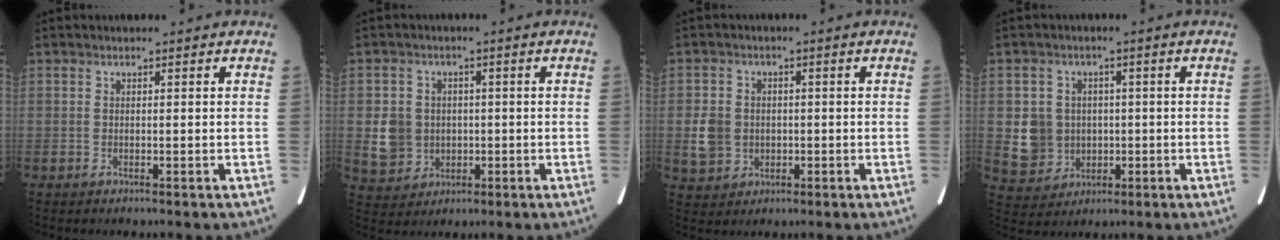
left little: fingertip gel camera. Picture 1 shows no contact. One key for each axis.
{"total": 6.1, "fx": -0.3, "fy": 5.8, "fz": 1.8, "tx": -0.044, "ty": 0.011, "tz": 0.008}
{"total": 6.6, "fx": -0.9, "fy": 6.0, "fz": 2.5, "tx": -0.060, "ty": 0.009, "tz": 0.002}
{"total": 6.6, "fx": -0.1, "fy": 6.4, "fz": 1.5, "tx": -0.039, "ty": 0.012, "tz": 0.013}